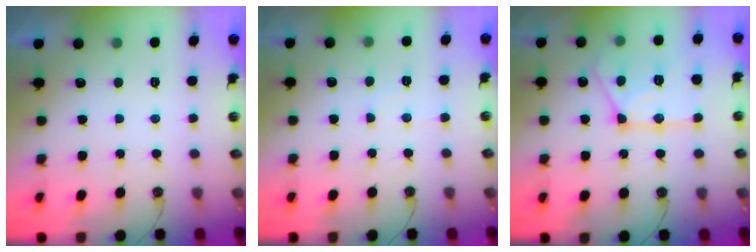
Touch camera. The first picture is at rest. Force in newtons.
{"total": 4.9, "press": 4.8, "slide": 0.9}
{"total": 17.1, "press": 17.0, "slide": 1.4}